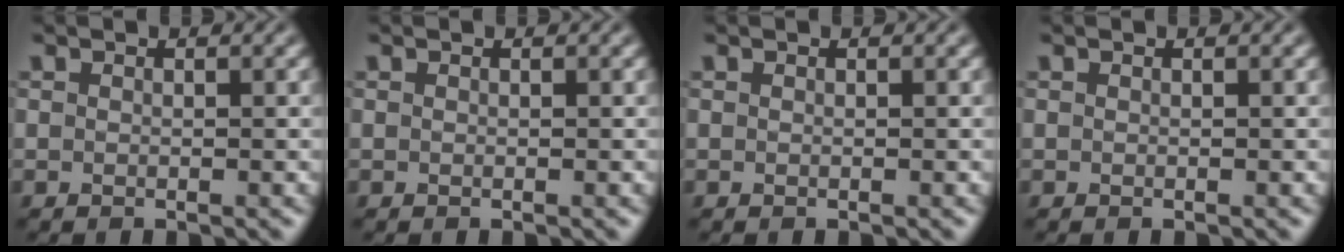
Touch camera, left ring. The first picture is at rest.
{"total": 0.0}
{"total": 0.0}
{"total": 0.0}